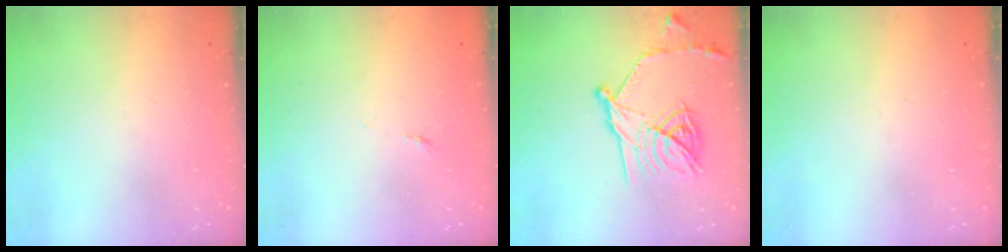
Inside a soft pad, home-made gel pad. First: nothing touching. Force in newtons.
{"total": 3.8, "press": 3.7, "slide": 0.9}
{"total": 17.6, "press": 17.6, "slide": 0.9}
{"total": 0.0}